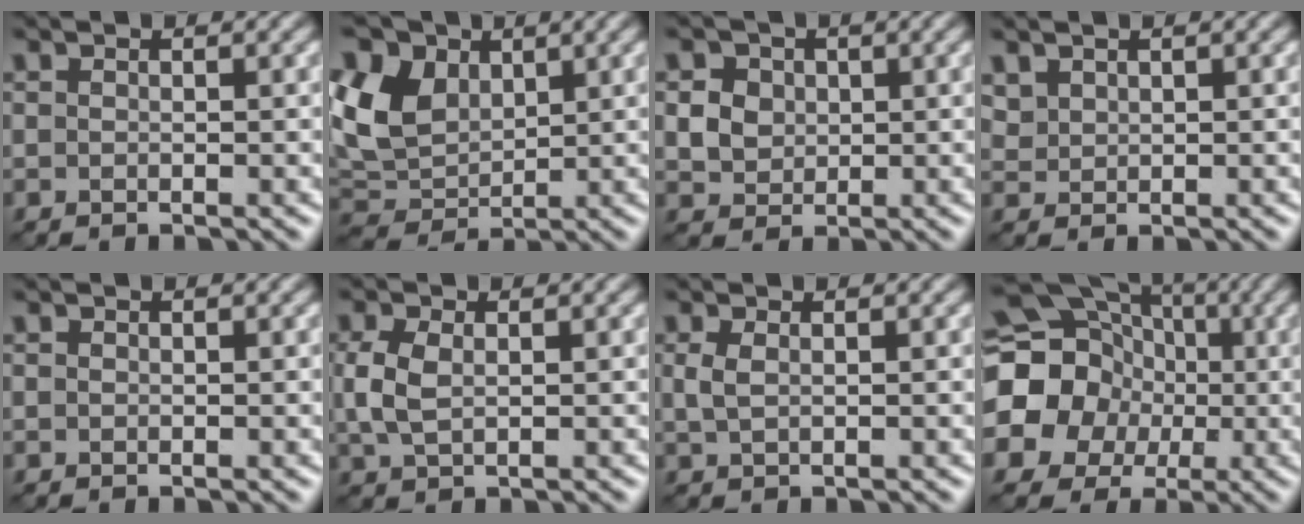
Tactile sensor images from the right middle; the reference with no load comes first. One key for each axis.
{"total": 8.2, "fx": 3.2, "fy": 5.8, "fz": 4.9, "tx": -0.142, "ty": 0.030, "tz": 0.060}
{"total": 3.0, "fx": 0.7, "fy": 2.7, "fz": 1.1, "tx": -0.032, "ty": -0.001, "tz": 0.018}
{"total": 1.2, "fx": 0.9, "fy": 0.8, "fz": -0.1, "tx": -0.003, "ty": -0.002, "tz": 0.022}
{"total": 0.0}
{"total": 3.0, "fx": 0.3, "fy": 2.0, "fz": 2.2, "tx": -0.062, "ty": 0.001, "tz": 0.009}
{"total": 1.3, "fx": 0.3, "fy": 0.8, "fz": 1.0, "tx": -0.028, "ty": 0.000, "tz": 0.009}
{"total": 17.3, "fx": -0.7, "fy": 16.3, "fz": 5.6, "tx": -0.153, "ty": 0.010, "tz": -0.056}